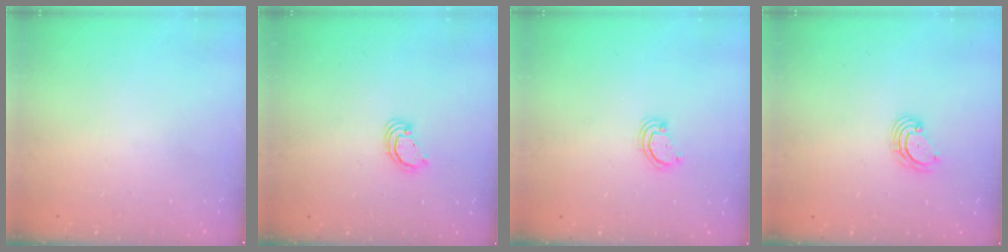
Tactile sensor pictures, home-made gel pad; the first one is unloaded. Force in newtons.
{"total": 3.6, "press": 3.6, "slide": 0.2}
{"total": 3.7, "press": 3.7, "slide": 0.3}
{"total": 4.0, "press": 3.9, "slide": 0.4}